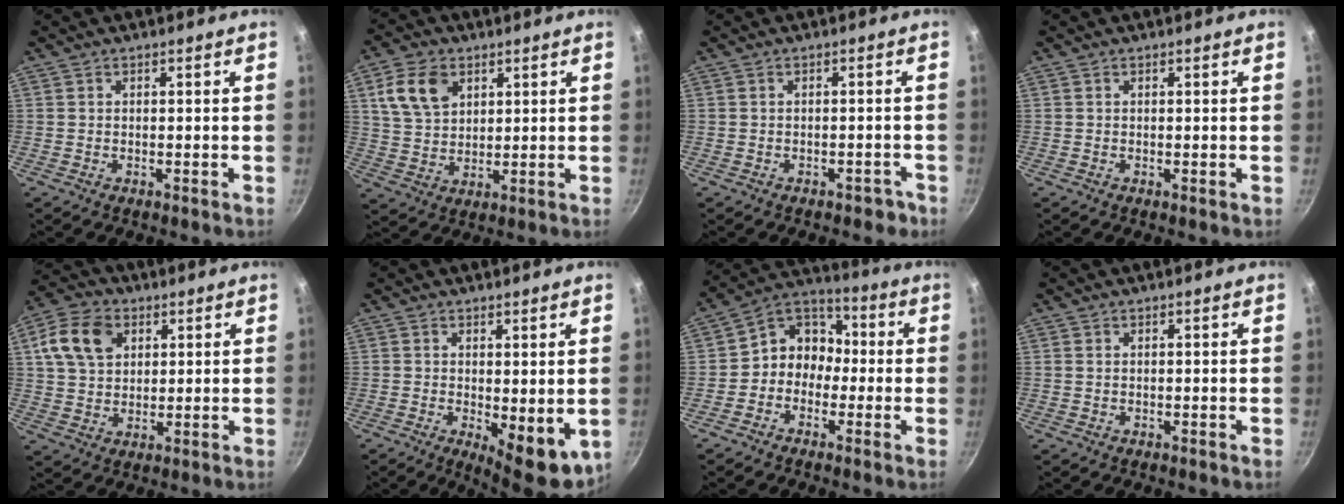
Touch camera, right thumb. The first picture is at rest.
{"total": 9.8, "force": [4.1, 6.7, 5.8], "torque": [-0.092, -0.008, 0.081]}
{"total": 2.1, "force": [-1.5, 1.2, 0.8], "torque": [0.006, 0.027, 0.001]}
{"total": 0.0}
{"total": 11.2, "force": [3.9, 8.0, 6.7], "torque": [-0.109, 0.004, 0.066]}
{"total": 8.4, "force": [-0.4, 3.4, 7.6], "torque": [-0.082, -0.010, 0.008]}
{"total": 9.1, "force": [-1.6, 7.8, 4.4], "torque": [-0.029, 0.046, -0.054]}
{"total": 0.0}